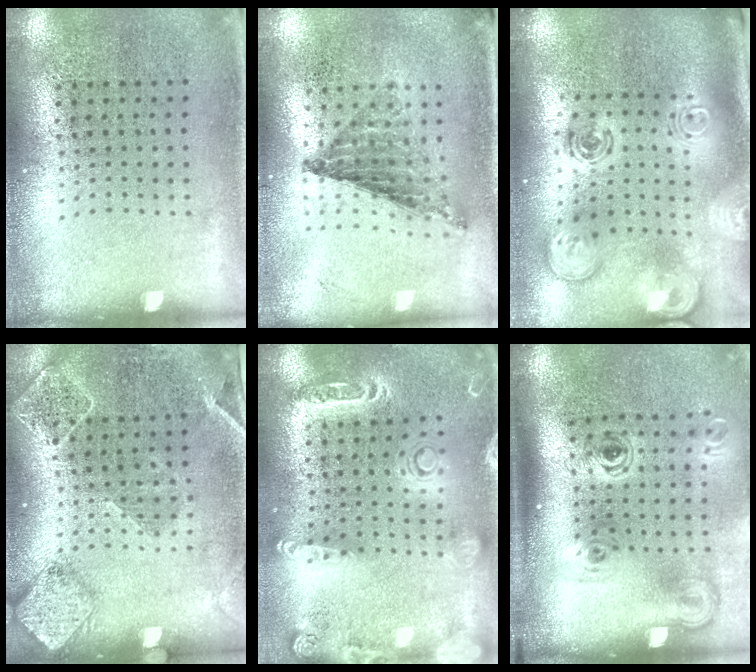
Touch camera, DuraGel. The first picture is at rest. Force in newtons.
{"total": 0.7, "press": 0.7, "slide": 0.0}
{"total": 2.9, "press": 2.0, "slide": 2.1}
{"total": 1.7, "press": 1.7, "slide": 0.5}
{"total": 2.1, "press": 1.9, "slide": 0.8}
{"total": 2.2, "press": 1.5, "slide": 1.6}